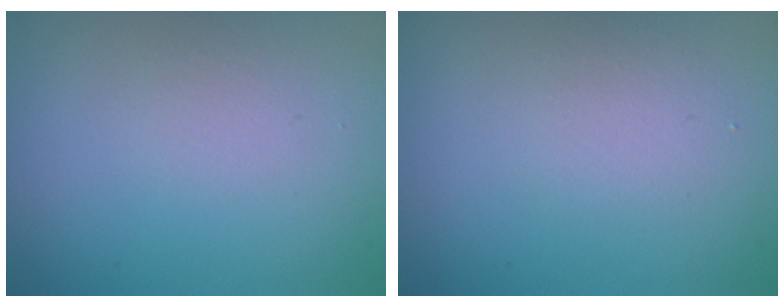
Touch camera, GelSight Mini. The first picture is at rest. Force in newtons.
{"total": 1.9, "press": 1.8, "slide": 0.2}